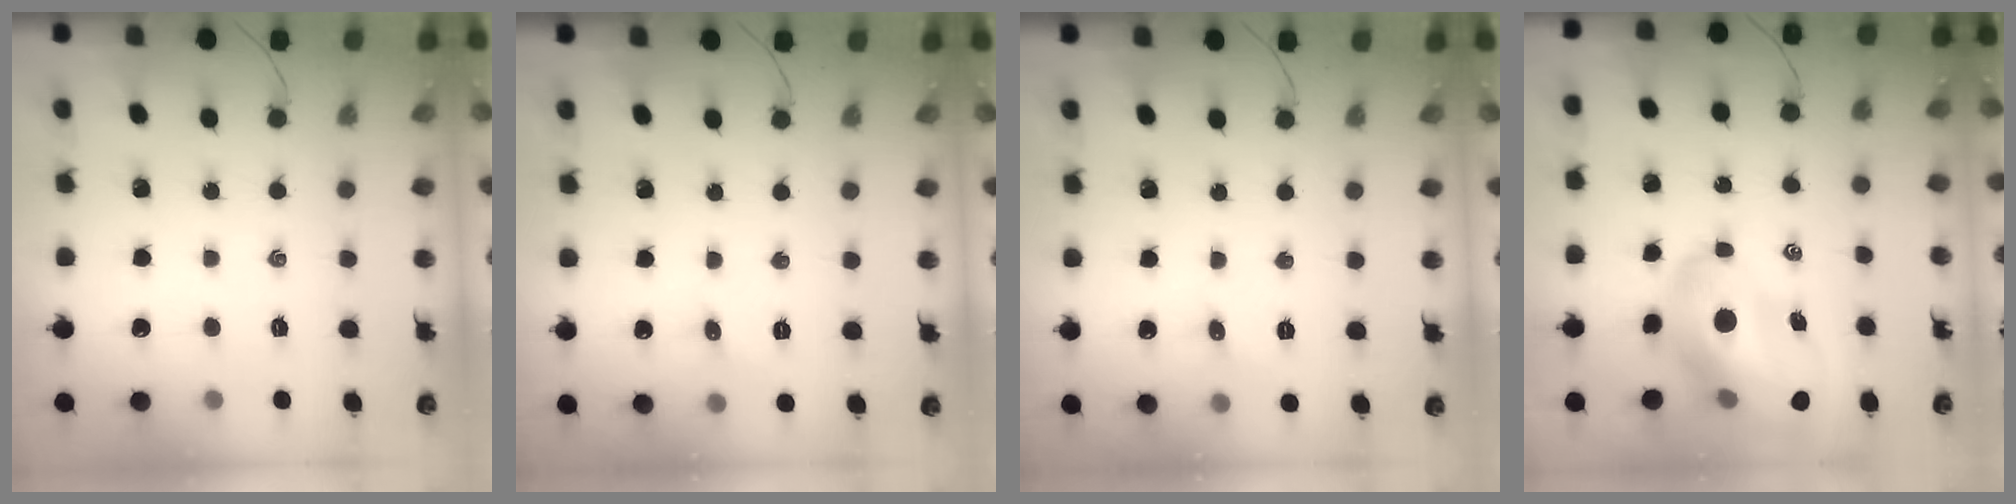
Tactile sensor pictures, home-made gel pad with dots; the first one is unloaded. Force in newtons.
{"total": 4.2, "press": 3.9, "slide": 1.5}
{"total": 4.2, "press": 3.9, "slide": 1.5}
{"total": 17.0, "press": 16.4, "slide": 4.6}